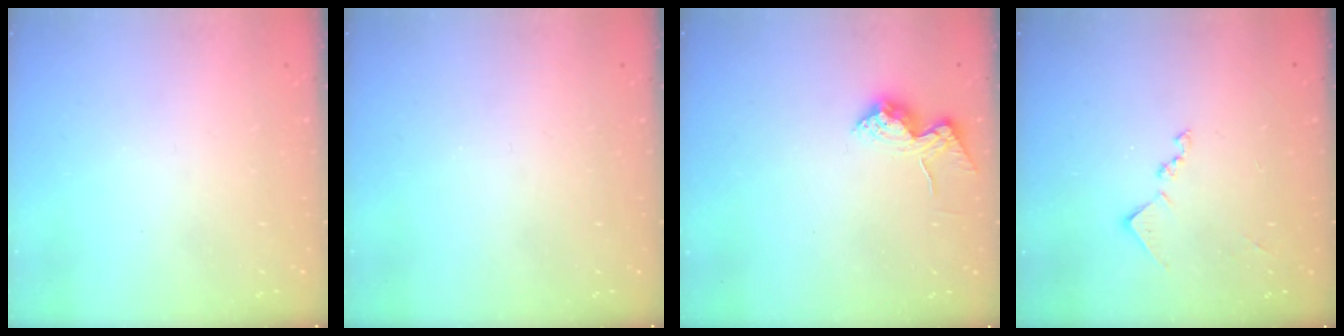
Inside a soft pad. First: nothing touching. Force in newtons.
{"total": 0.0}
{"total": 13.2, "press": 13.2, "slide": 0.8}
{"total": 8.9, "press": 8.9, "slide": 0.6}